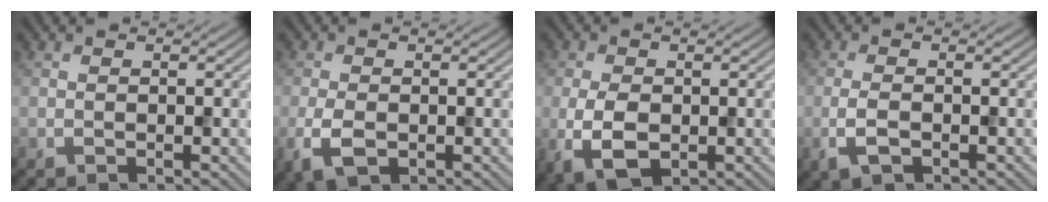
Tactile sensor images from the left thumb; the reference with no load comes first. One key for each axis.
{"total": 4.0, "fx": -1.3, "fy": 2.3, "fz": 3.1, "tx": -0.078, "ty": -0.012, "tz": -0.025}
{"total": 5.6, "fx": -1.2, "fy": 3.3, "fz": 4.3, "tx": -0.106, "ty": -0.012, "tz": -0.020}
{"total": 3.1, "fx": -1.3, "fy": 1.2, "fz": 2.6, "tx": -0.065, "ty": -0.006, "tz": -0.028}